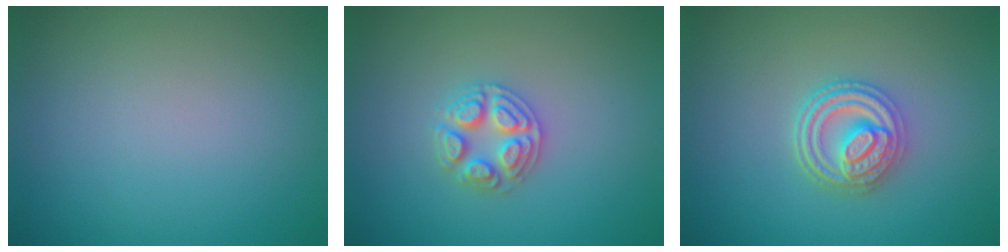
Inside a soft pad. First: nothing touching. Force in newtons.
{"total": 3.4, "press": 3.4, "slide": 0.5}
{"total": 4.5, "press": 3.7, "slide": 2.6}